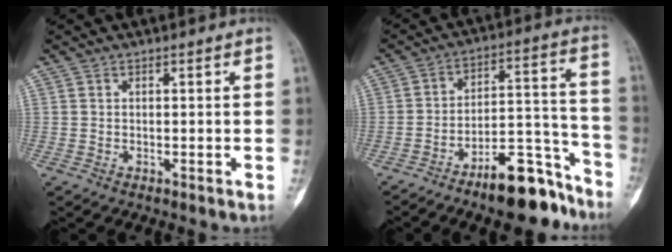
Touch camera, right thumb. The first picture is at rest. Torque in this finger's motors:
{"motor_torque": [2.38, 0.52, 0.85, -1.05, 0.03]}